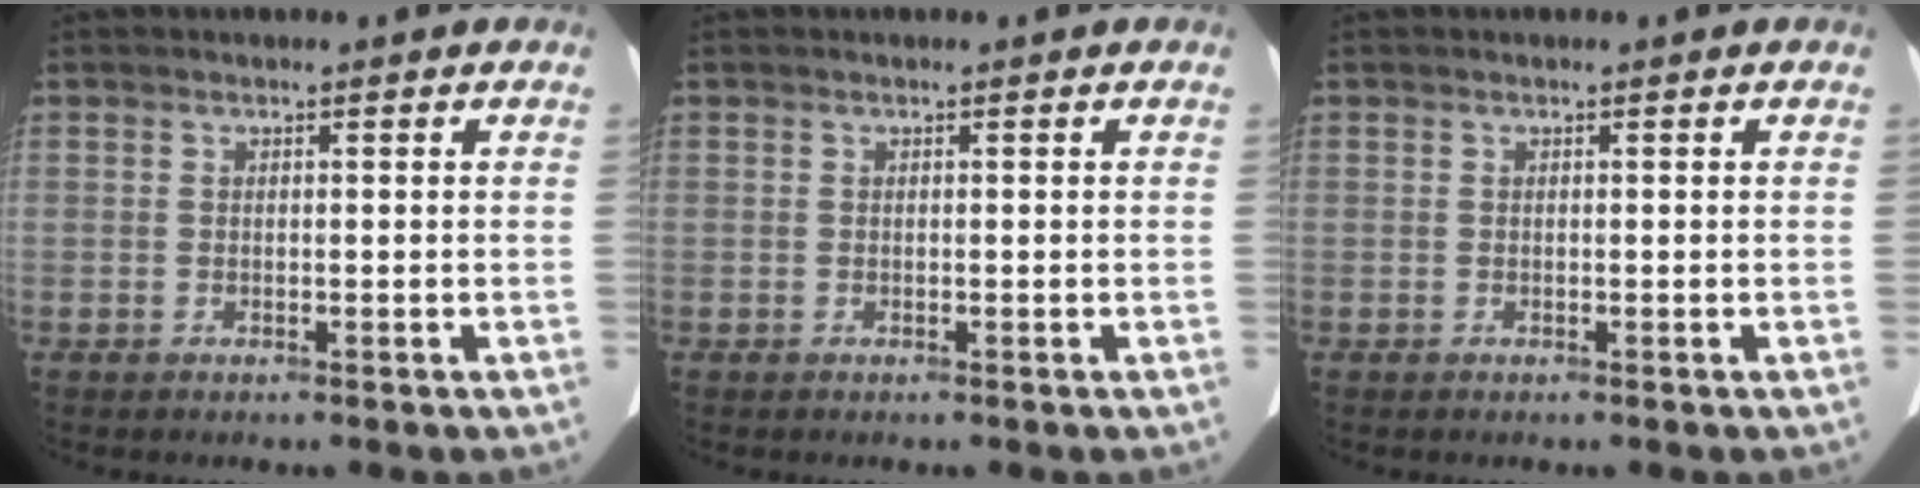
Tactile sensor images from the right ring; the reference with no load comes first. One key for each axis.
{"total": 0.0}
{"total": 0.0}